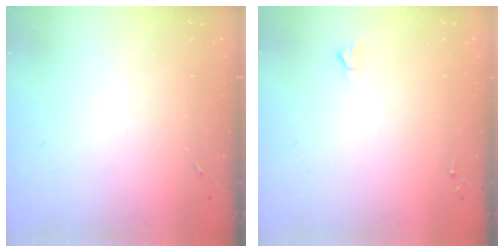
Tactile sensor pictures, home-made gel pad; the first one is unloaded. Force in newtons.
{"total": 1.9, "press": 1.9, "slide": 0.2}